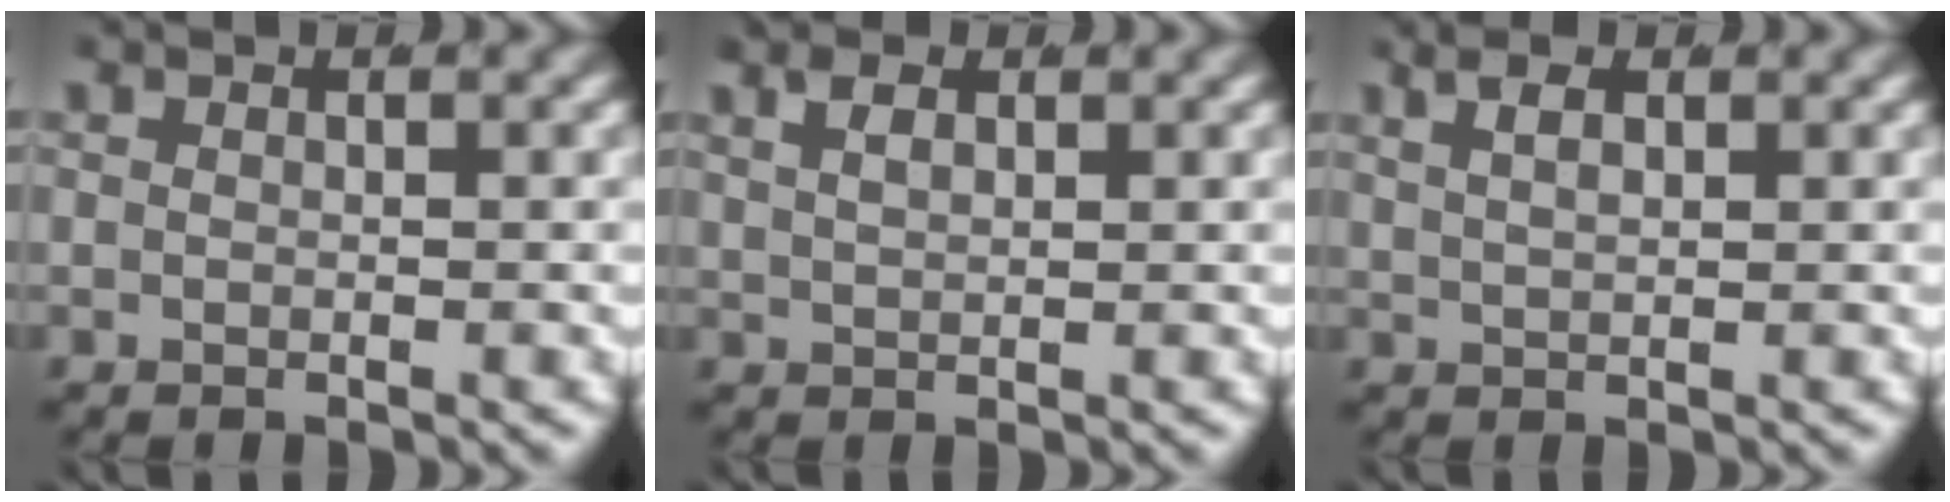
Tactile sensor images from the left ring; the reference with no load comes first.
{"total": 2.3, "force": [1.5, 0.9, 1.5], "torque": [-0.026, -0.001, 0.033]}
{"total": 2.6, "force": [1.7, 0.9, 1.8], "torque": [-0.029, 0.003, 0.034]}